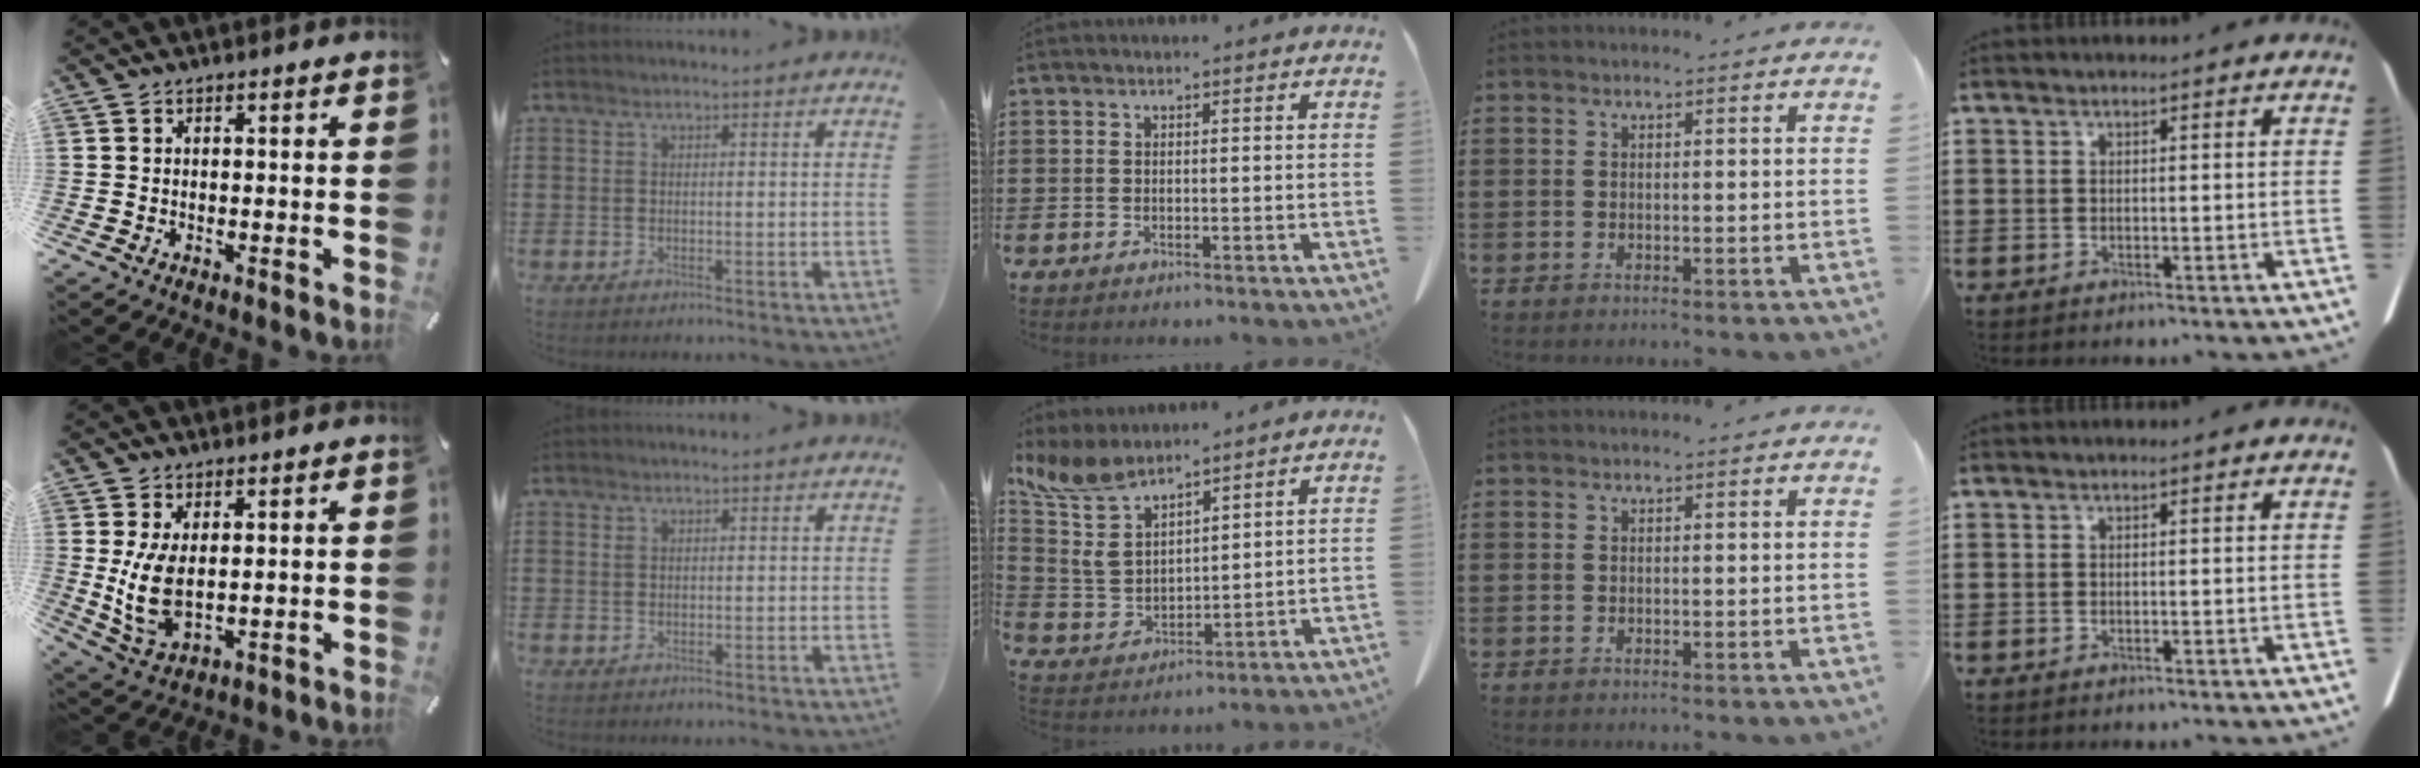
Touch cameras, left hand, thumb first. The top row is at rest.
{"thumb": {"total": 8.6, "force": [1.2, 4.6, 7.1], "torque": [-0.175, -0.019, 0.023]}, "index": {"total": 0.6, "force": [0.4, 0.3, 0.4], "torque": [-0.009, 0.001, 0.009]}, "middle": {"total": 9.1, "force": [6.5, 3.9, 5.0], "torque": [-0.135, -0.027, 0.120]}}